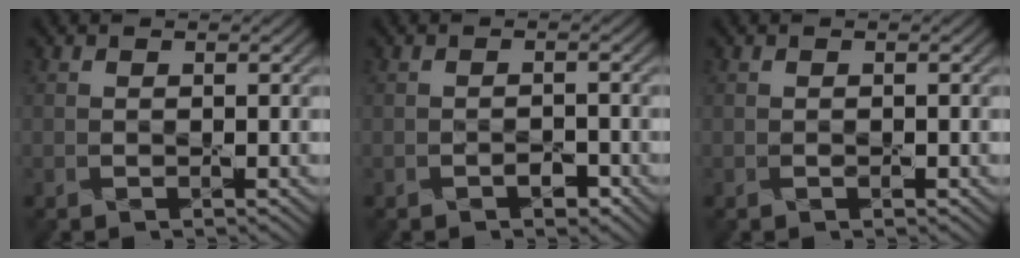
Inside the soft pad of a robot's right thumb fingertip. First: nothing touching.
{"total": 1.5, "force": [-0.9, 0.7, 0.9], "torque": [-0.015, -0.001, -0.016]}
{"total": 0.5, "force": [-0.2, 0.3, 0.3], "torque": [-0.005, -0.002, -0.001]}